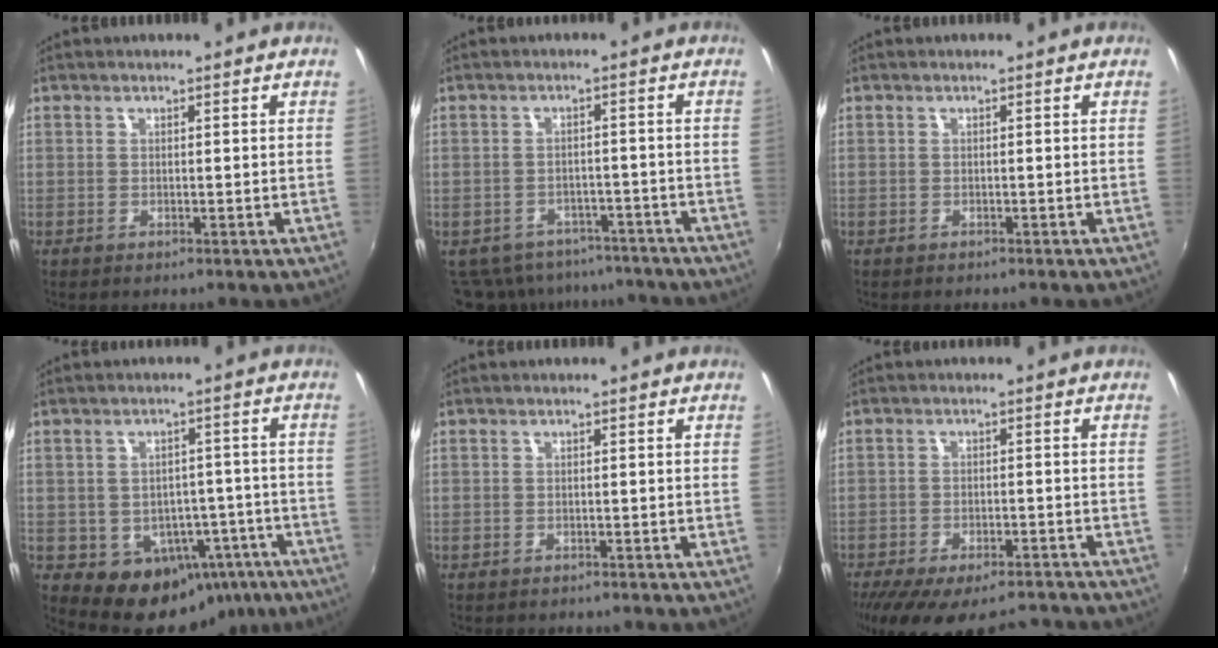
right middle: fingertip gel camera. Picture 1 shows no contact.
{"total": 12.2, "force": [-9.9, 6.2, 3.2], "torque": [-0.079, -0.001, -0.127]}
{"total": 0.8, "force": [-0.7, 0.4, 0.1], "torque": [-0.007, -0.002, -0.010]}
{"total": 12.5, "force": [-6.9, 9.5, 4.4], "torque": [-0.076, 0.025, -0.058]}
{"total": 1.4, "force": [-1.2, 0.5, 0.2], "torque": [-0.010, -0.006, -0.017]}
{"total": 17.3, "force": [-14.1, 5.7, 8.2], "torque": [-0.168, -0.029, -0.203]}